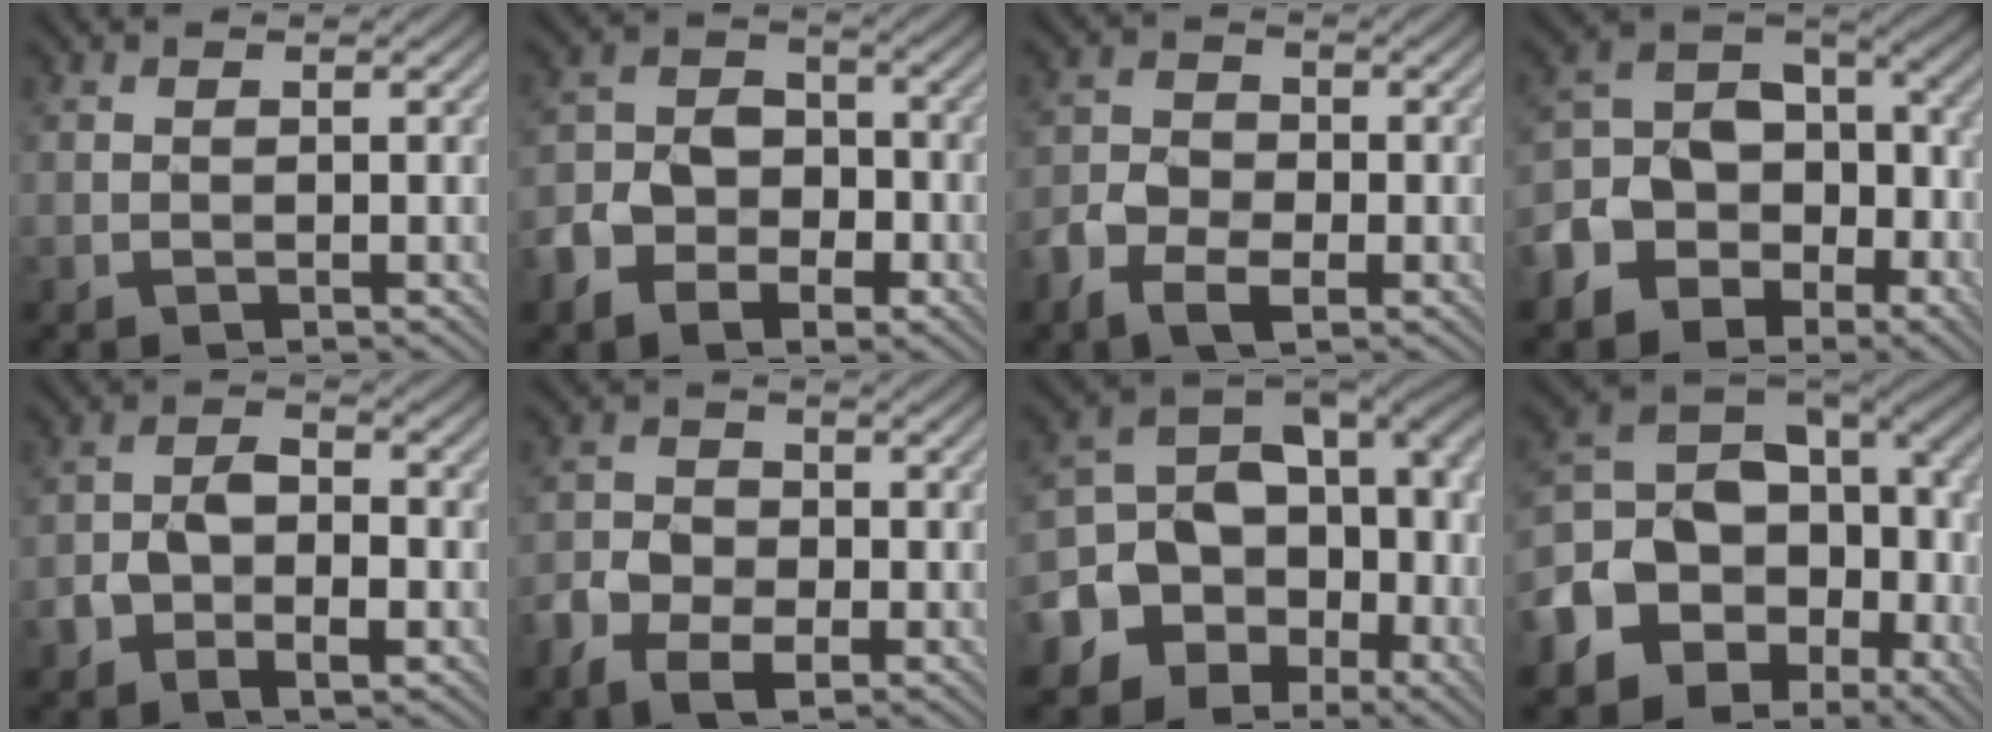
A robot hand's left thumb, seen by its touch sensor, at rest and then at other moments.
{"total": 7.4, "force": [-3.8, 5.3, 3.5], "torque": [-0.073, -0.005, -0.086]}
{"total": 5.4, "force": [-2.9, 3.3, 3.2], "torque": [-0.068, -0.004, -0.064]}
{"total": 11.5, "force": [-5.7, 8.5, 5.1], "torque": [-0.124, -0.015, -0.110]}
{"total": 5.7, "force": [-2.2, 3.4, 3.9], "torque": [-0.061, -0.001, -0.042]}
{"total": 6.0, "force": [-3.0, 3.9, 3.4], "torque": [-0.072, -0.008, -0.062]}
{"total": 15.0, "force": [-4.8, 12.1, 7.5], "torque": [-0.154, -0.016, -0.077]}
{"total": 17.2, "force": [-5.3, 13.1, 9.7], "torque": [-0.214, -0.025, -0.068]}